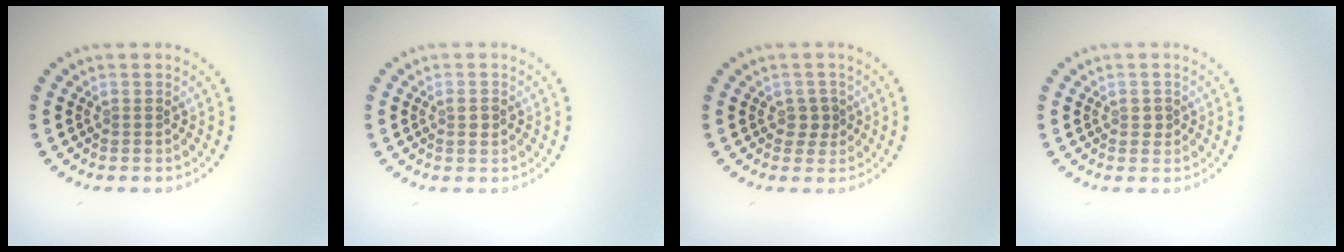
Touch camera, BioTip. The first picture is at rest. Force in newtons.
{"total": 1.2, "press": 1.1, "slide": 0.3}
{"total": 1.5, "press": 1.3, "slide": 0.6}
{"total": 1.0, "press": 1.0, "slide": 0.2}